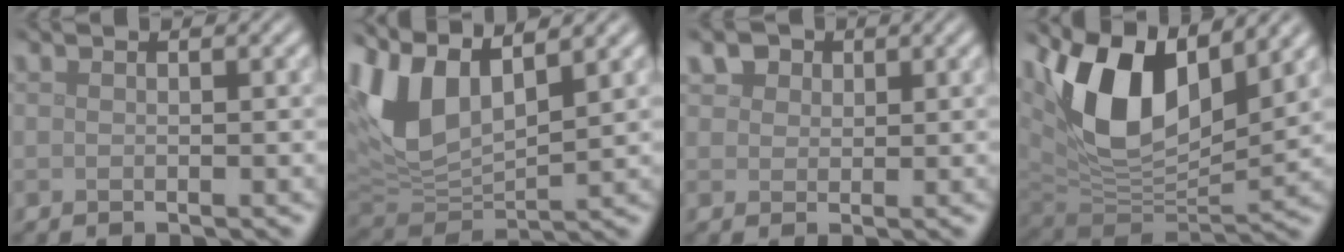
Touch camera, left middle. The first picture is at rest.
{"total": 8.8, "force": [3.3, 4.5, 6.8], "torque": [-0.163, 0.008, 0.060]}
{"total": 3.8, "force": [2.2, 2.5, 1.7], "torque": [-0.043, 0.007, 0.029]}
{"total": 12.2, "force": [5.1, 6.2, 9.1], "torque": [-0.173, 0.004, 0.090]}